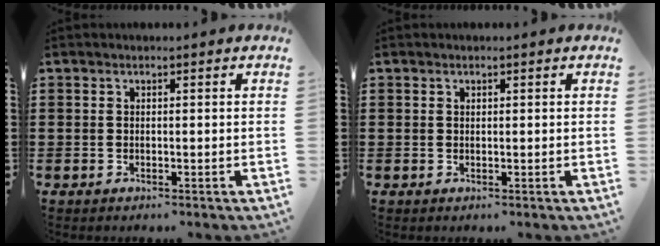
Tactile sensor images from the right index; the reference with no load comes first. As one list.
[{"total": 1.6, "force": [-0.2, -0.5, -1.5], "torque": [0.032, -0.001, -0.003]}]